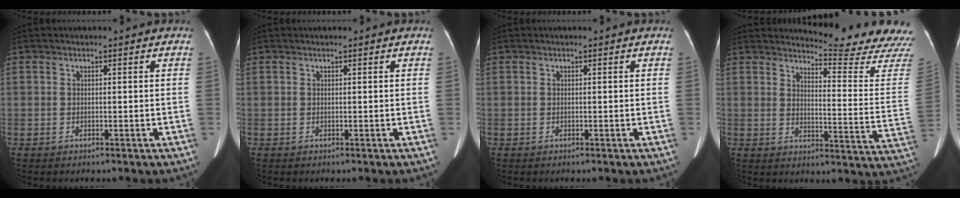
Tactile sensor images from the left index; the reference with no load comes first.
{"total": 0.0}
{"total": 0.0}
{"total": 16.1, "force": [15.9, -2.2, 2.1], "torque": [-0.030, -0.151, 0.174]}